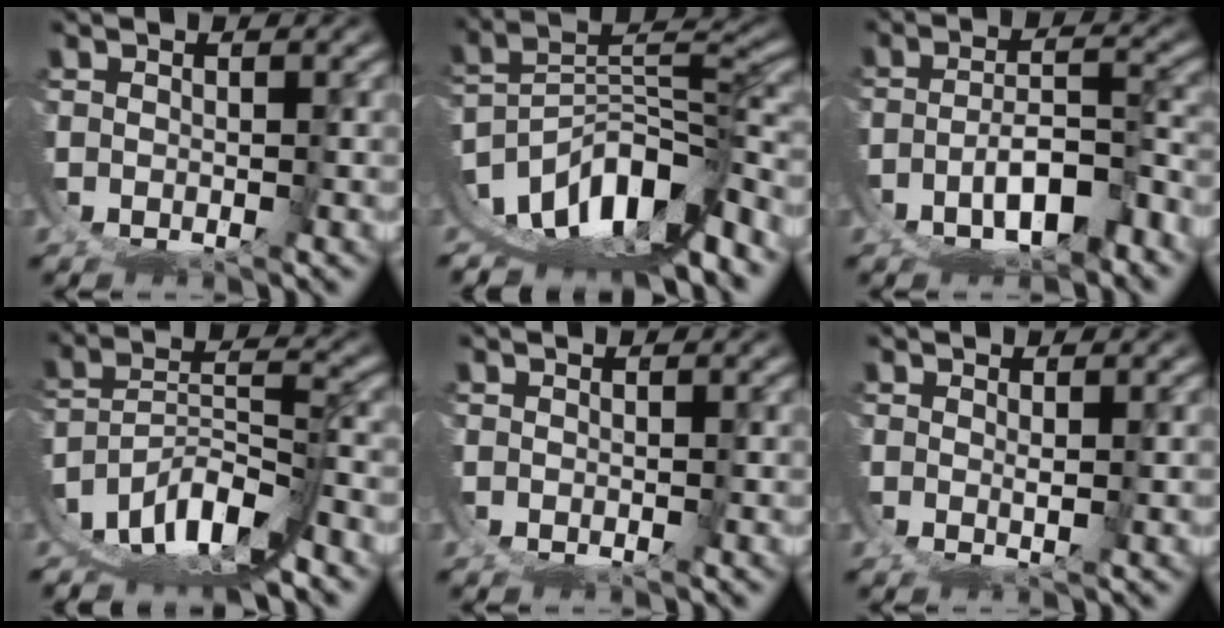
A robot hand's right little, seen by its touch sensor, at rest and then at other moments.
{"total": 13.7, "force": [-5.1, 7.4, 10.3], "torque": [-0.152, -0.021, -0.074]}
{"total": 5.5, "force": [-3.8, 1.4, 3.8], "torque": [-0.039, -0.002, -0.058]}
{"total": 11.3, "force": [-5.1, 6.6, 7.6], "torque": [-0.122, -0.026, -0.077]}
{"total": 0.0}
{"total": 1.1, "force": [0.4, -0.1, 1.0], "torque": [-0.019, -0.004, 0.009]}